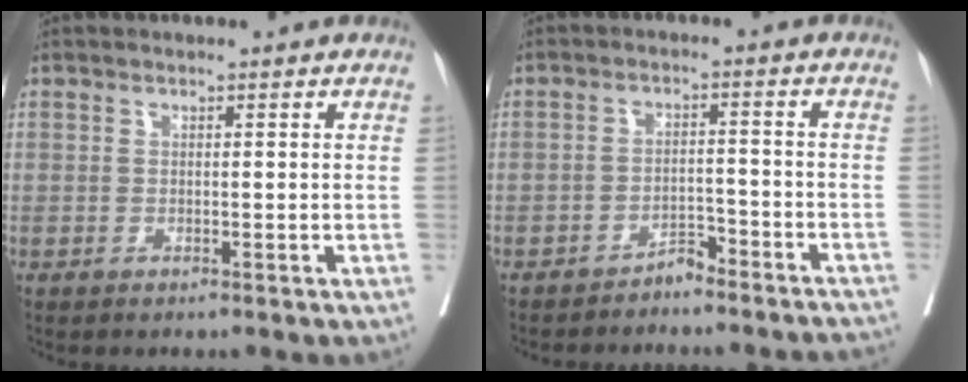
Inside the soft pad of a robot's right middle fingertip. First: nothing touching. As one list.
[{"total": 6.6, "force": [-6.2, 1.6, 1.6], "torque": [-0.001, 0.011, -0.086]}]